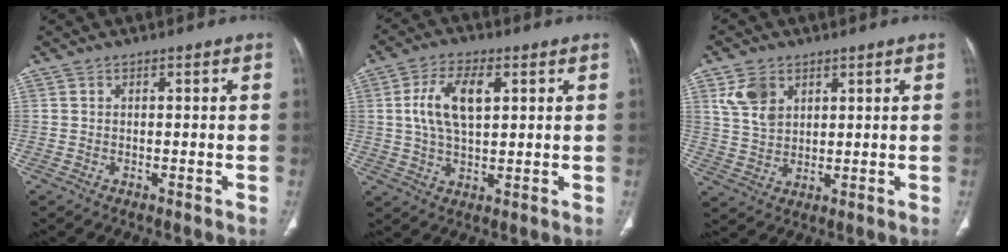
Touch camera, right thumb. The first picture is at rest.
{"total": 10.0, "force": [2.4, 5.1, 8.3], "torque": [-0.155, 0.001, 0.044]}
{"total": 7.1, "force": [3.4, 4.9, 3.9], "torque": [-0.059, -0.012, 0.073]}